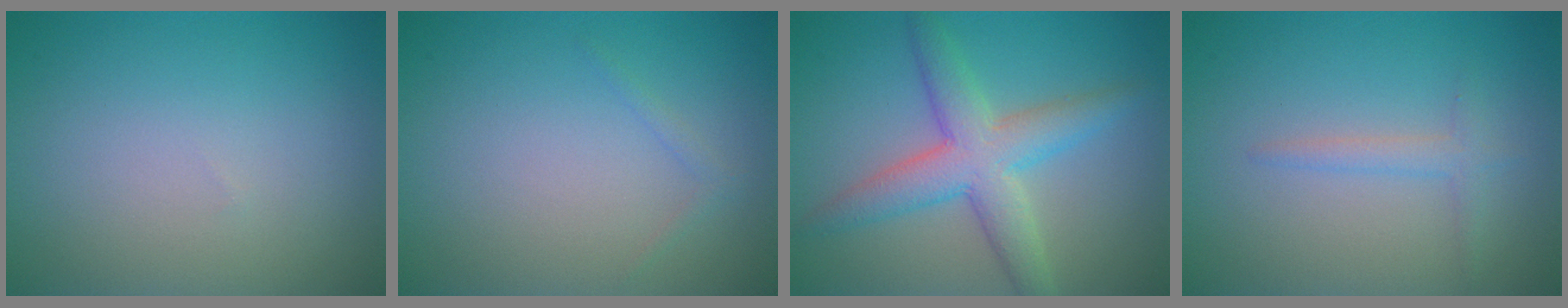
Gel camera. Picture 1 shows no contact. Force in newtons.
{"total": 0.6, "press": 0.6, "slide": 0.1}
{"total": 5.5, "press": 5.5, "slide": 0.1}
{"total": 1.5, "press": 1.5, "slide": 0.1}